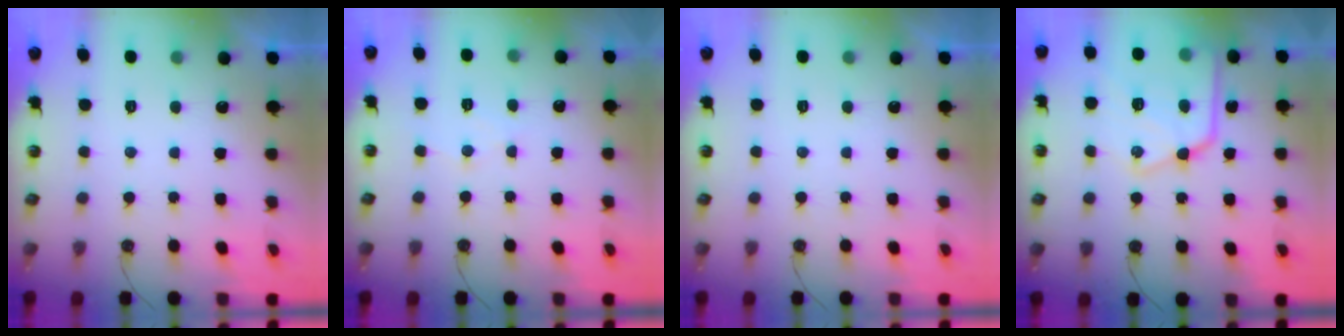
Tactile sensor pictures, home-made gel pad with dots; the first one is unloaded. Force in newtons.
{"total": 6.1, "press": 6.1, "slide": 0.4}
{"total": 0.0}
{"total": 18.5, "press": 18.4, "slide": 1.5}